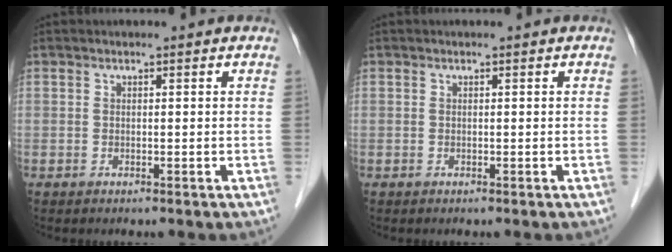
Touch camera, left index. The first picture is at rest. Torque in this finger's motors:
{"motor_torque": [0.00, 0.00, 0.00, 0.00]}